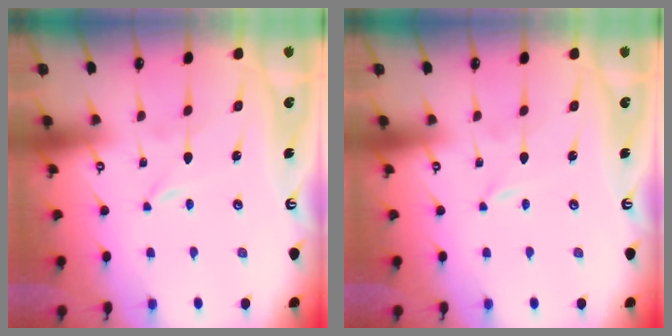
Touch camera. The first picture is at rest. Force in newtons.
{"total": 0.0}